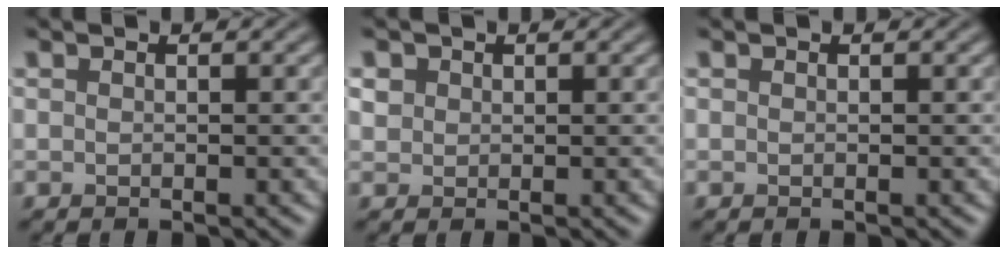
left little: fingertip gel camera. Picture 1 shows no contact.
{"total": 1.1, "force": [0.3, 1.0, 0.4], "torque": [-0.012, -0.004, 0.006]}
{"total": 0.0}